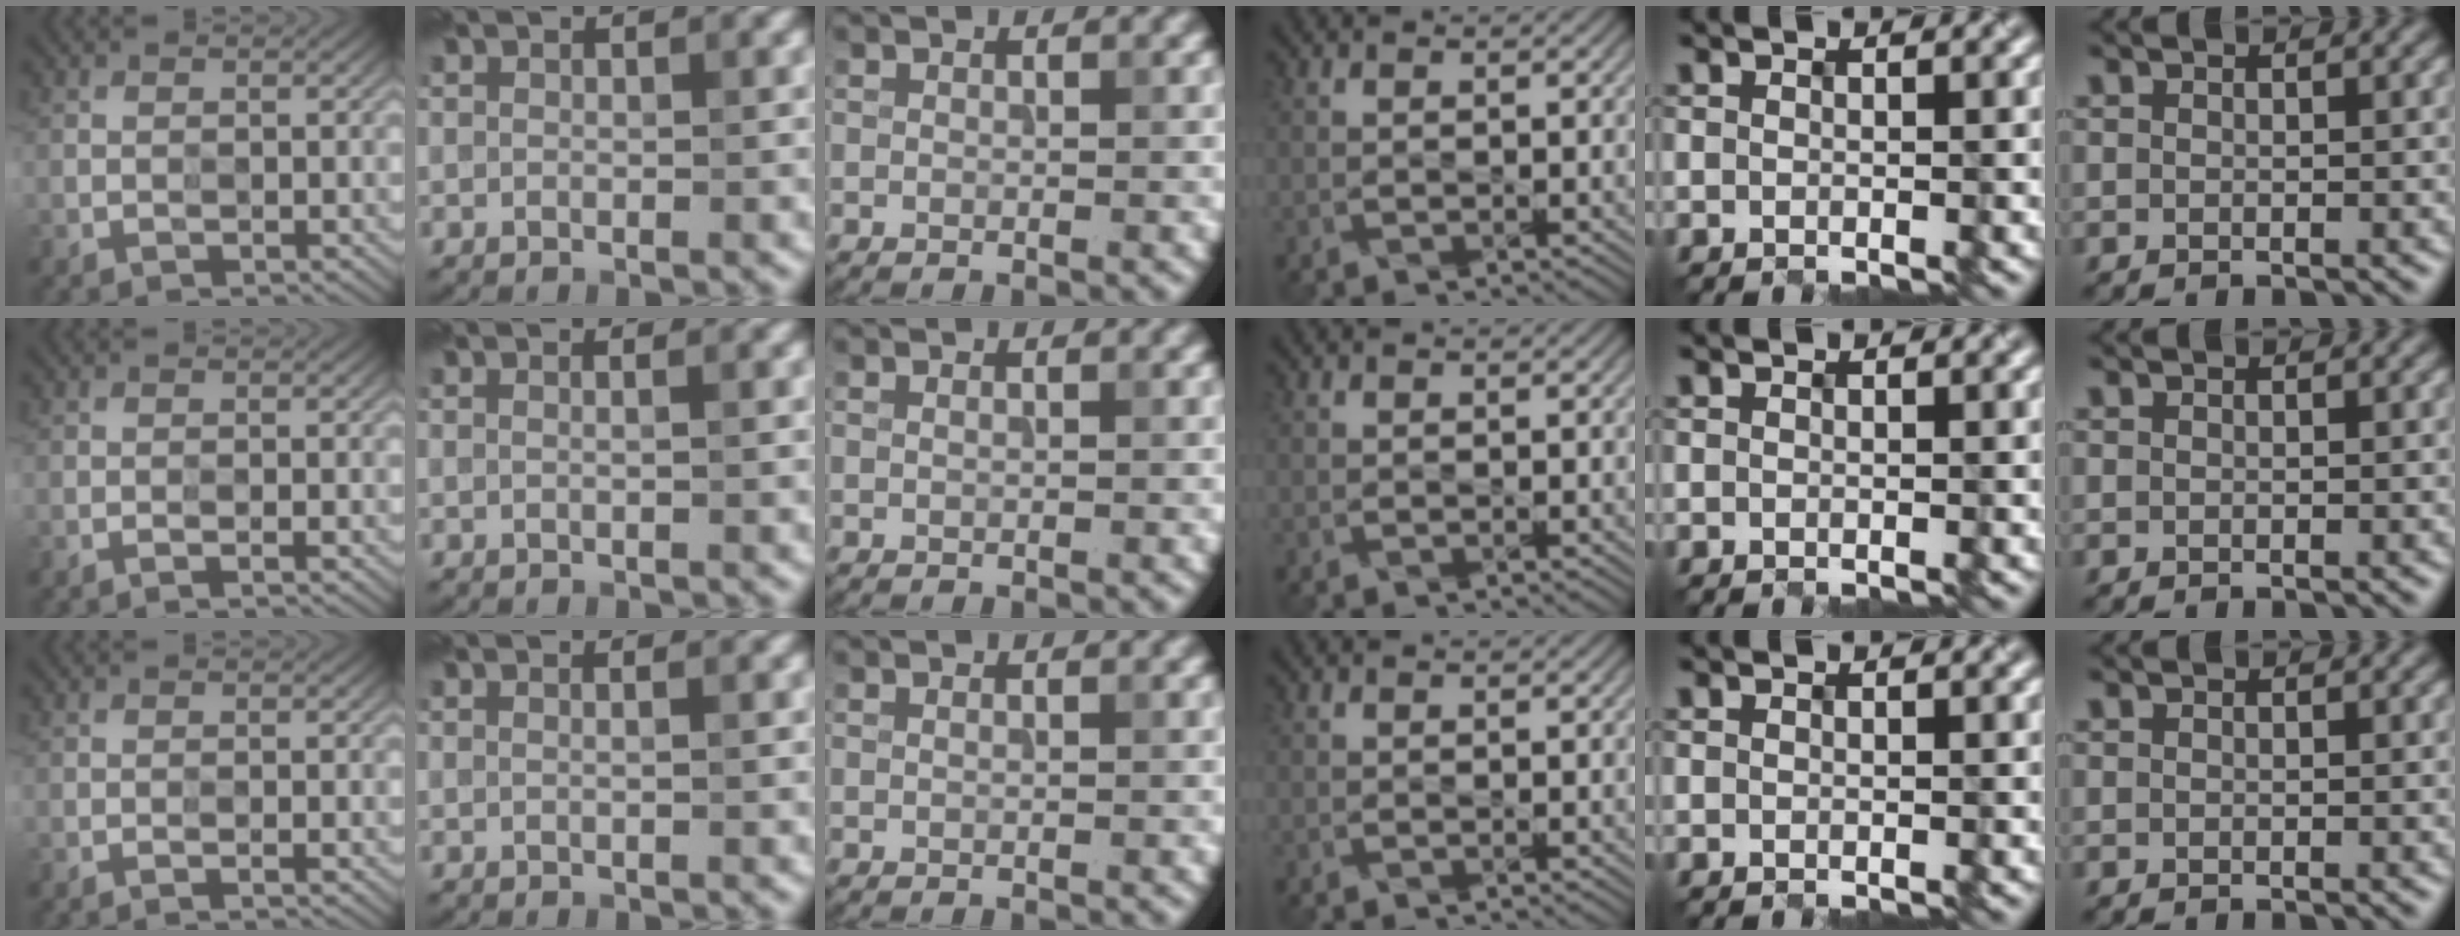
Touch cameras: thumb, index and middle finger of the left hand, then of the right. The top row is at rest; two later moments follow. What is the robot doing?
{"motion": "insert", "object": "drawer"}